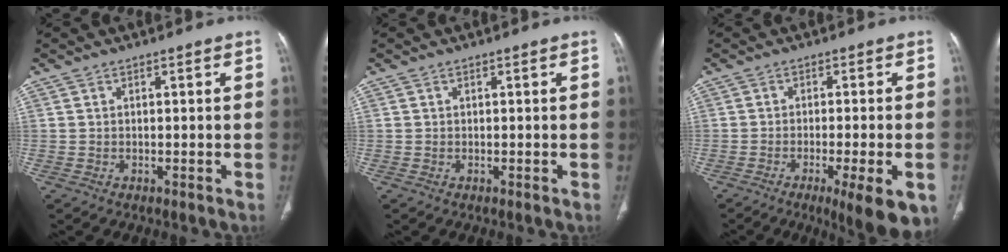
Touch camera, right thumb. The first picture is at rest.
{"total": 0.0}
{"total": 10.7, "force": [-5.1, 2.0, 9.2], "torque": [-0.118, -0.010, -0.071]}